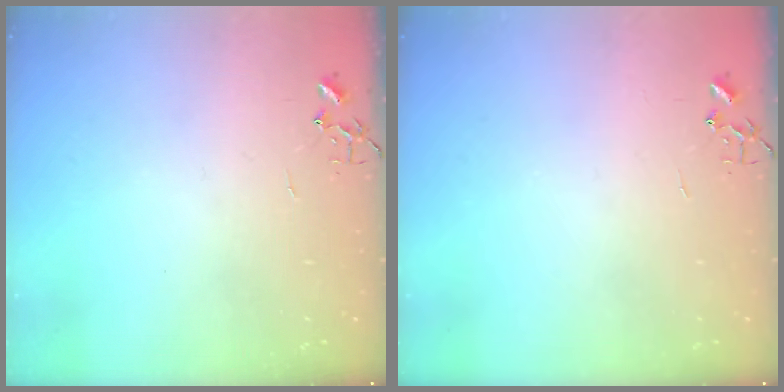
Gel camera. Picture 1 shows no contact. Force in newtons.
{"total": 0.0}